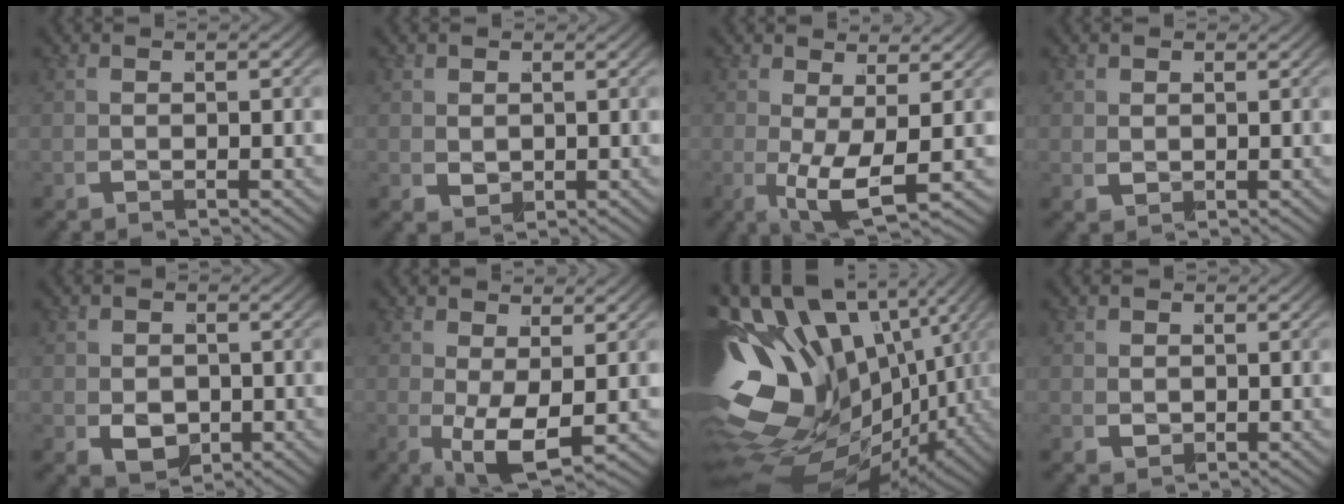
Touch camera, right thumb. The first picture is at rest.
{"total": 1.6, "force": [0.3, 1.3, 0.8], "torque": [-0.015, -0.015, 0.011]}
{"total": 4.9, "force": [-0.5, 2.4, 4.3], "torque": [-0.080, -0.027, -0.006]}
{"total": 1.3, "force": [0.6, 1.0, 0.4], "torque": [-0.010, -0.010, 0.015]}
{"total": 4.0, "force": [-0.8, 3.3, 2.2], "torque": [-0.054, -0.035, -0.005]}
{"total": 4.2, "force": [-0.4, 2.2, 3.6], "torque": [-0.063, -0.025, -0.004]}
{"total": 25.1, "force": [-2.7, 18.3, 17.1], "torque": [-0.323, -0.047, -0.036]}
{"total": 1.5, "force": [0.3, 1.3, 0.7], "torque": [-0.013, -0.013, 0.011]}